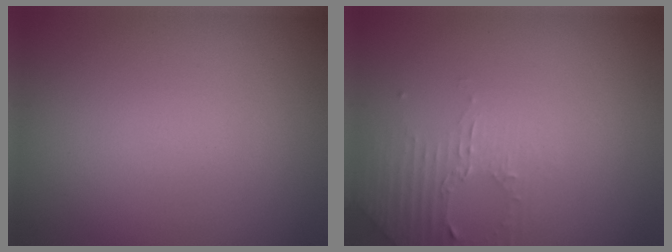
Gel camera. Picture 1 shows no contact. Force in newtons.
{"total": 2.2, "press": 2.1, "slide": 0.6}